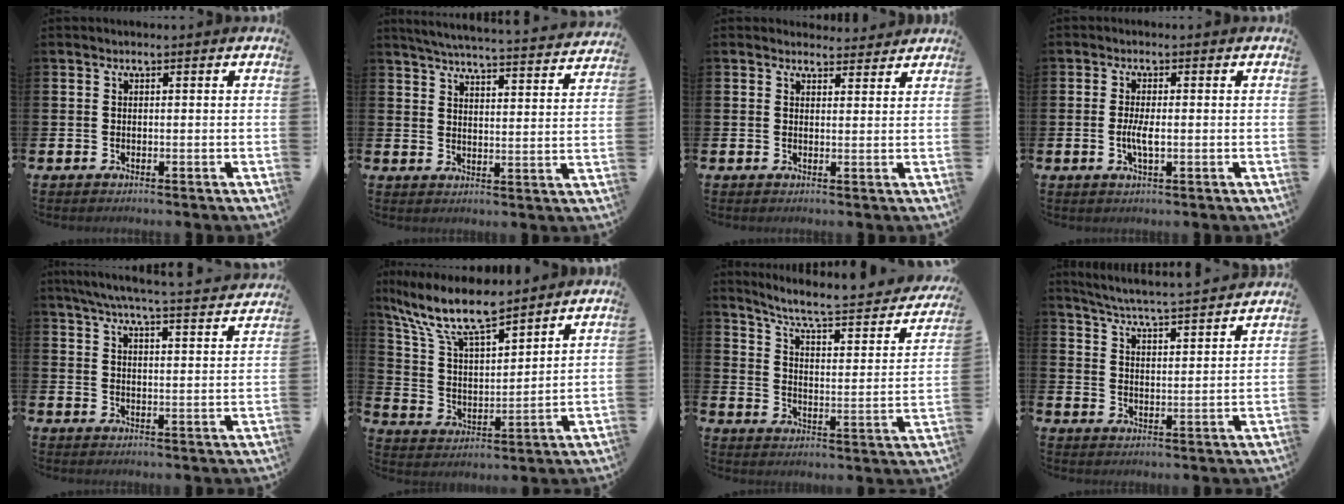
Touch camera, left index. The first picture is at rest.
{"total": 5.4, "force": [5.2, -0.1, 1.1], "torque": [-0.035, -0.044, 0.088]}
{"total": 2.5, "force": [2.4, 0.7, -0.1], "torque": [0.006, -0.012, 0.042]}
{"total": 2.7, "force": [-0.3, 0.7, 2.5], "torque": [-0.038, -0.003, -0.009]}
{"total": 6.5, "force": [6.2, 0.1, 2.2], "torque": [-0.057, -0.042, 0.106]}
{"total": 10.9, "force": [9.4, 2.3, 5.0], "torque": [-0.138, -0.043, 0.168]}
{"total": 6.4, "force": [5.5, 1.2, 3.1], "torque": [-0.079, -0.044, 0.082]}
{"total": 5.4, "force": [5.2, -0.4, 1.1], "torque": [-0.043, -0.045, 0.087]}